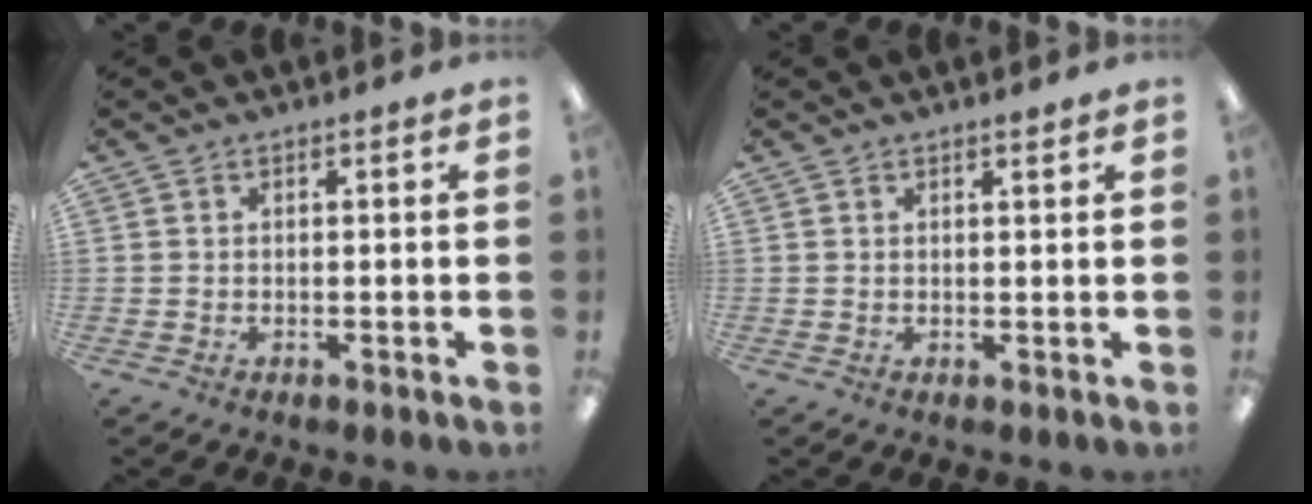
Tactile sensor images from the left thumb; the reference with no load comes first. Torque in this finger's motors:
{"motor_torque": [-0.09, -0.10, -0.42, 0.26, 0.07]}